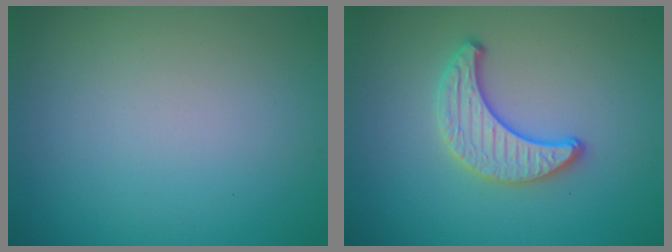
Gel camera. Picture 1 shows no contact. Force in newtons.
{"total": 3.3, "press": 3.1, "slide": 1.3}